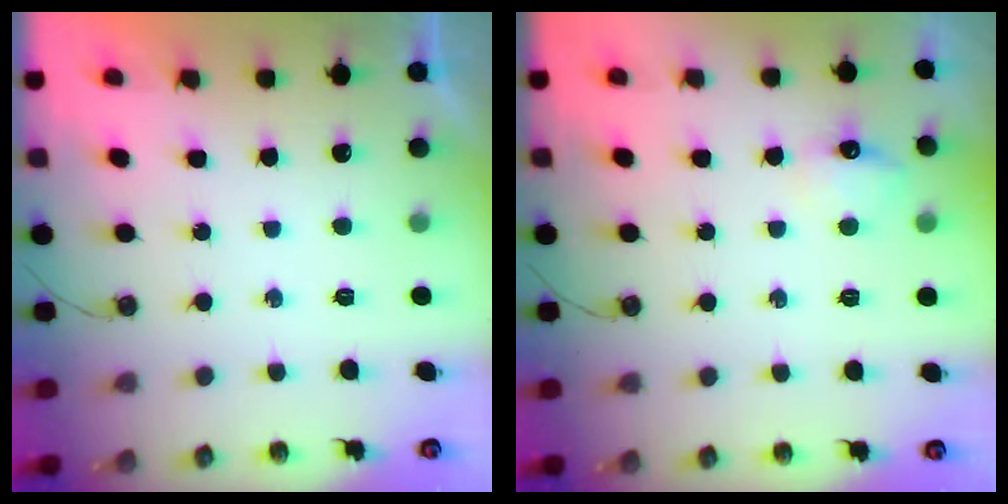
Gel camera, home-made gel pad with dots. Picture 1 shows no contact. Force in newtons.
{"total": 6.2, "press": 6.1, "slide": 0.9}